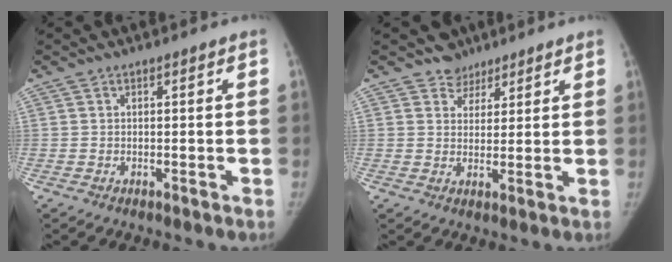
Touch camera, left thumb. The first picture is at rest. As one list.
[{"total": 4.1, "force": [3.1, 2.7, -0.4], "torque": [0.036, -0.021, 0.042]}]